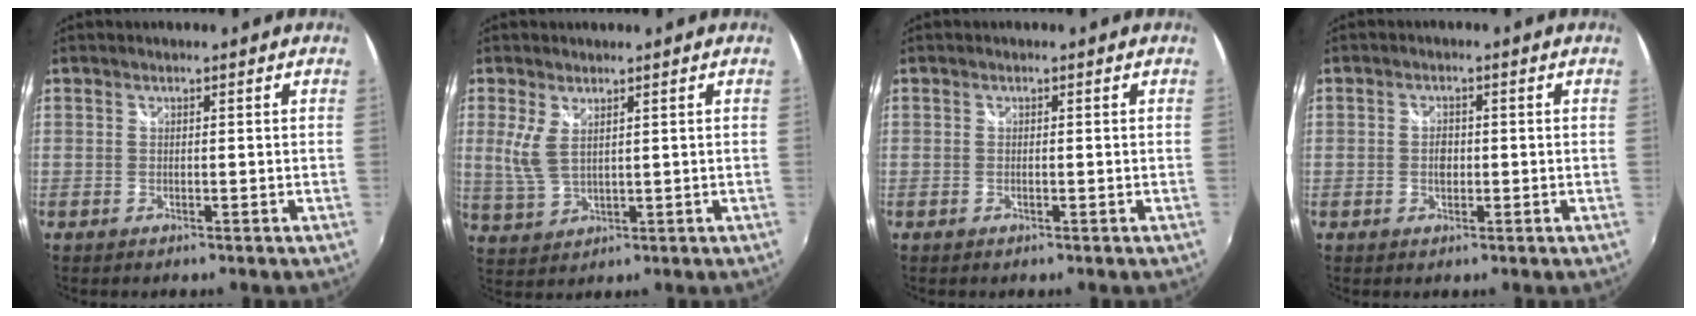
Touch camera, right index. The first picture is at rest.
{"total": 5.1, "force": [1.7, 2.2, 4.3], "torque": [-0.096, -0.003, 0.039]}
{"total": 0.5, "force": [-0.3, 0.0, 0.4], "torque": [-0.008, 0.000, -0.006]}
{"total": 2.3, "force": [-0.3, 1.6, 1.7], "torque": [-0.030, 0.003, -0.005]}